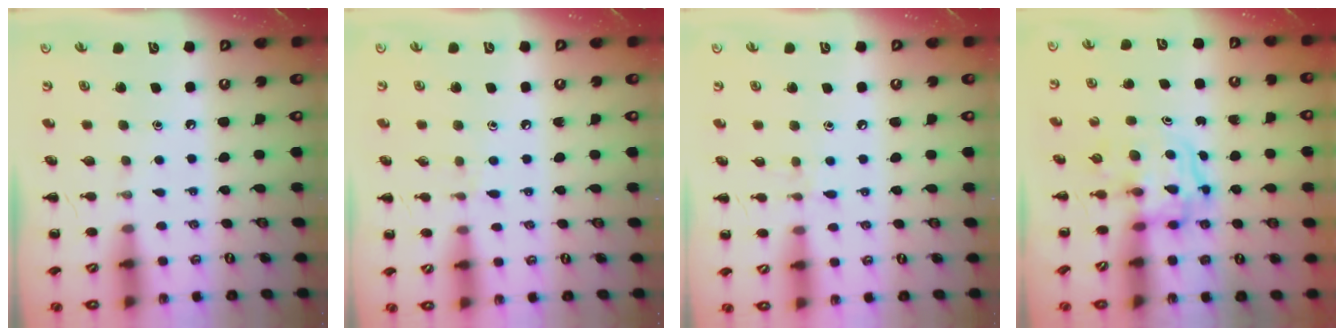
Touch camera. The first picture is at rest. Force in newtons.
{"total": 5.4, "press": 5.0, "slide": 2.2}
{"total": 4.9, "press": 4.5, "slide": 1.8}
{"total": 3.3, "press": 3.3, "slide": 0.3}